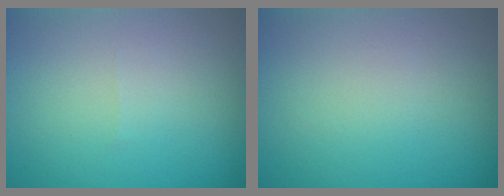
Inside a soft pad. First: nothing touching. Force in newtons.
{"total": 0.0}